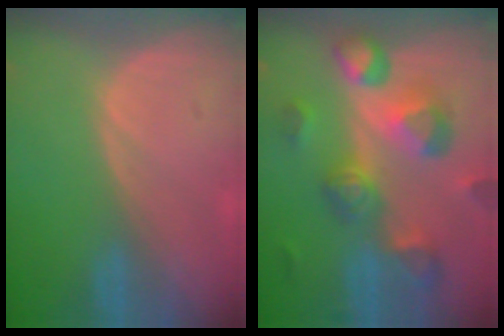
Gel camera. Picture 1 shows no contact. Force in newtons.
{"total": 11.1, "press": 10.0, "slide": 4.9}